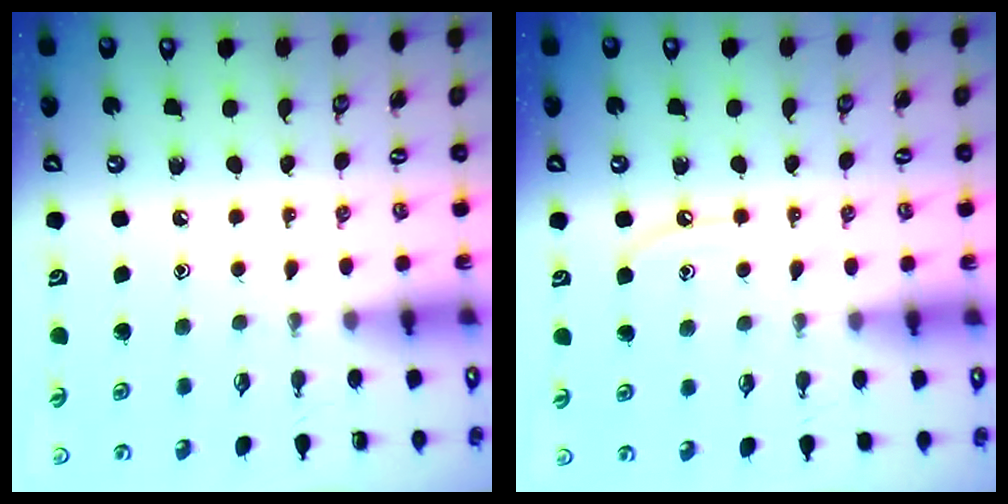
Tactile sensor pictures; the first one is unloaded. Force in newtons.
{"total": 4.2, "press": 4.2, "slide": 0.5}